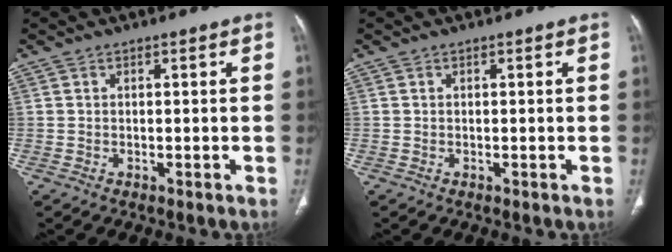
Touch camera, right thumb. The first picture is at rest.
{"total": 0.0}